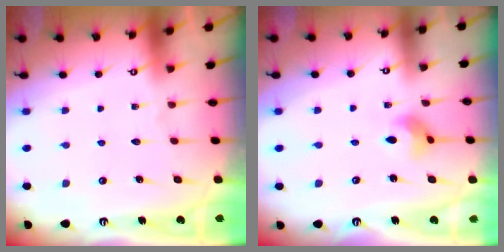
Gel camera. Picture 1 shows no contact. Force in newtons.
{"total": 4.9, "press": 4.9, "slide": 0.5}